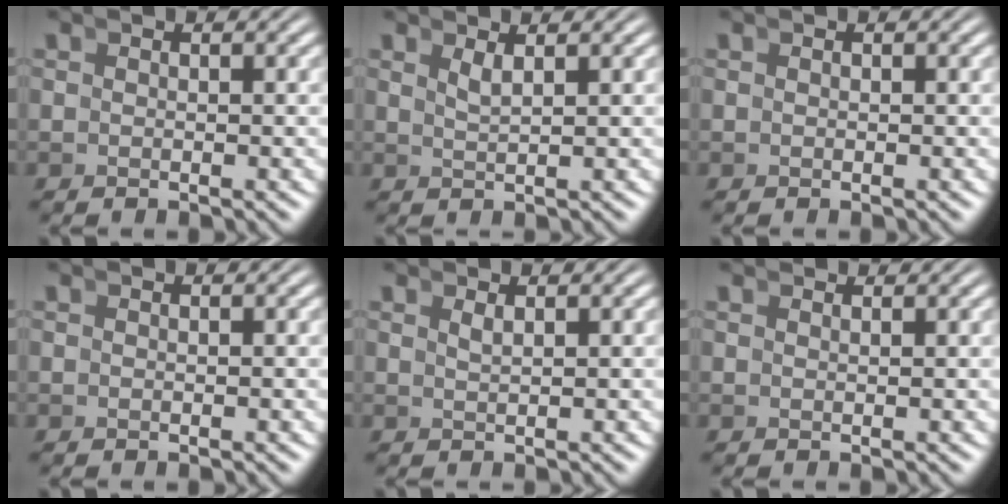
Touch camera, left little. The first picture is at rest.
{"total": 1.1, "force": [0.8, -0.6, 0.5], "torque": [-0.006, -0.003, 0.021]}
{"total": 0.0}
{"total": 0.0}
{"total": 0.9, "force": [0.5, -0.8, 0.1], "torque": [0.005, 0.001, 0.014]}
{"total": 1.3, "force": [1.2, -0.5, -0.1], "torque": [0.014, 0.006, 0.020]}